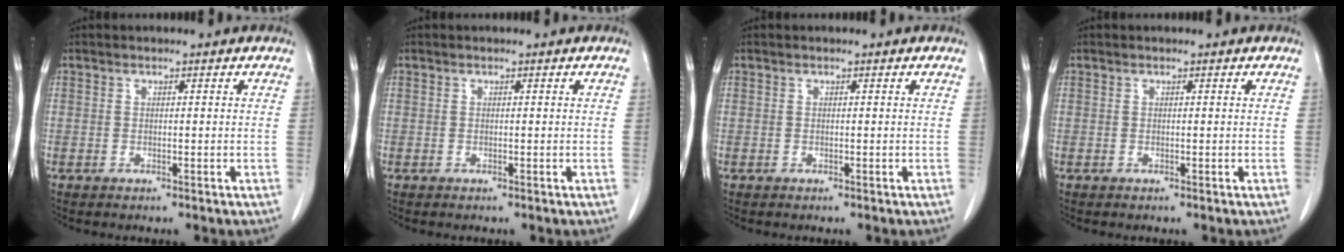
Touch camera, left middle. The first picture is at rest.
{"total": 0.0}
{"total": 0.0}
{"total": 0.0}